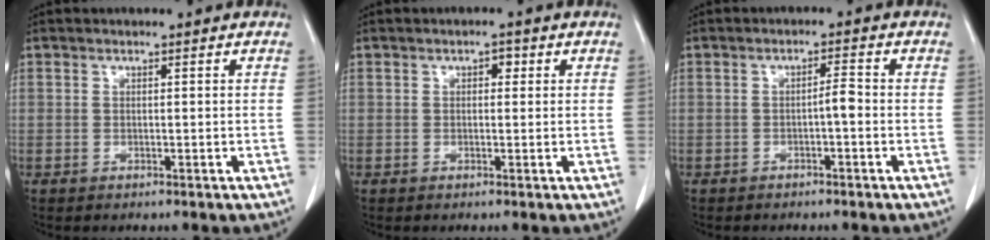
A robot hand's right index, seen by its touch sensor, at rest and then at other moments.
{"total": 1.3, "force": [0.4, 0.8, 0.9], "torque": [-0.009, 0.007, 0.003]}
{"total": 2.2, "force": [-0.9, 0.2, 2.0], "torque": [-0.029, 0.003, -0.017]}